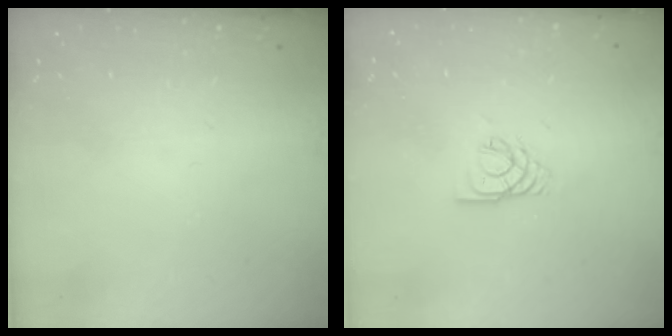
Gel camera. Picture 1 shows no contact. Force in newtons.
{"total": 3.7, "press": 3.7, "slide": 0.3}